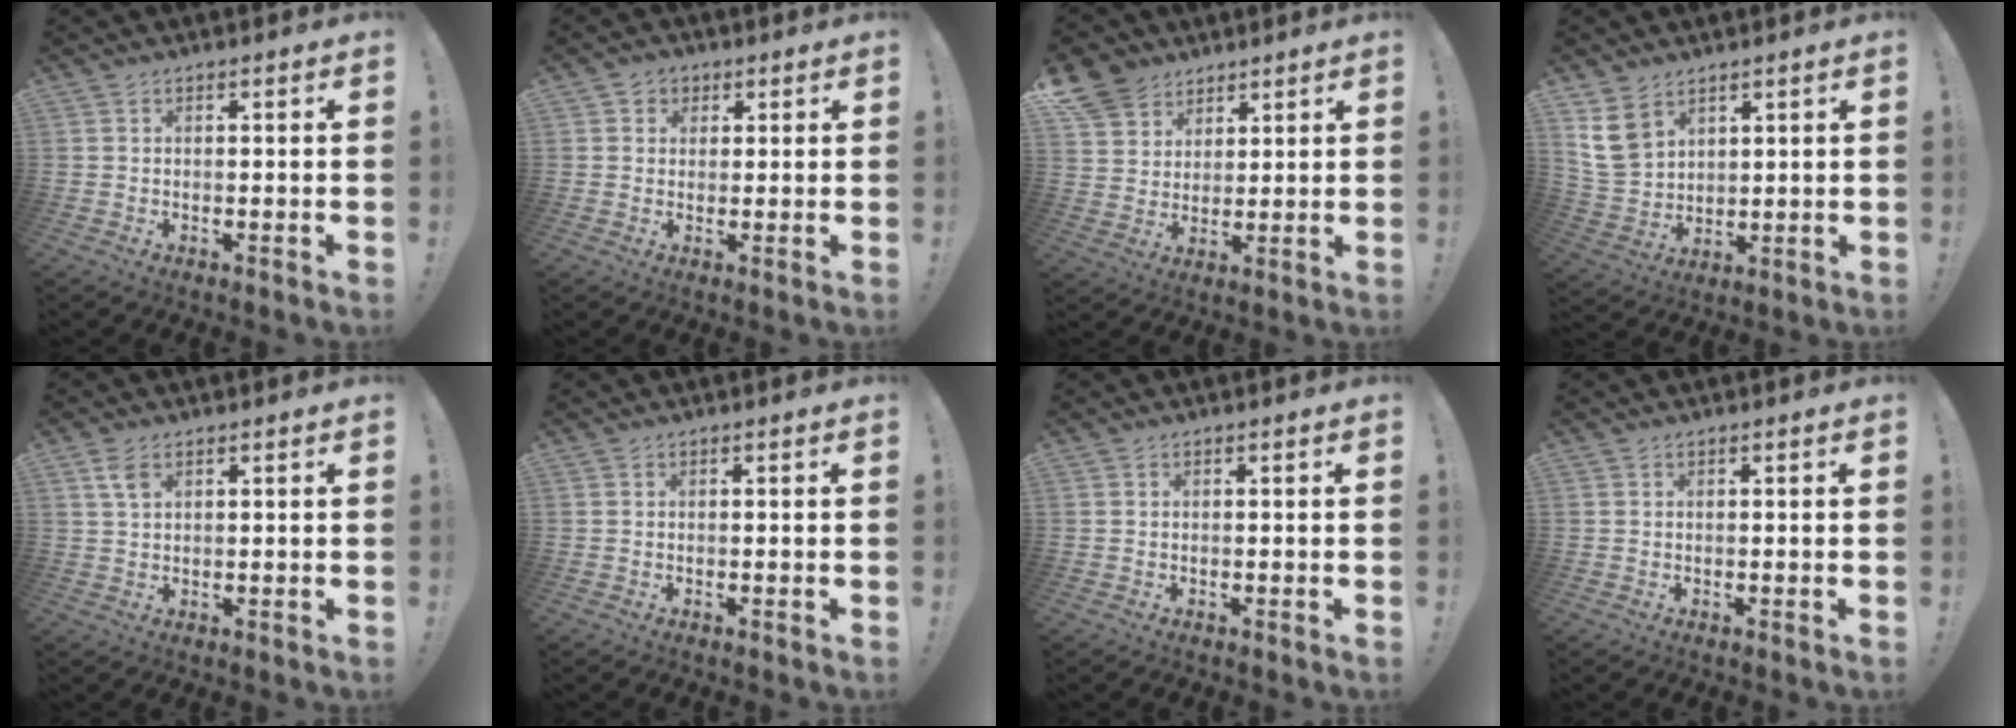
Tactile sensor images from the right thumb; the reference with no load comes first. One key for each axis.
{"total": 3.3, "fx": 0.8, "fy": 3.1, "fz": 0.7, "tx": -0.004, "ty": -0.003, "tz": 0.013}
{"total": 9.4, "fx": 6.5, "fy": 6.5, "fz": 1.9, "tx": -0.042, "ty": -0.044, "tz": 0.131}
{"total": 10.3, "fx": 6.3, "fy": 7.0, "fz": 4.4, "tx": -0.072, "ty": -0.024, "tz": 0.128}
{"total": 4.1, "fx": 2.1, "fy": 2.0, "fz": 2.9, "tx": -0.058, "ty": 0.001, "tz": 0.039}
{"total": 0.0}
{"total": 0.0}
{"total": 0.0}